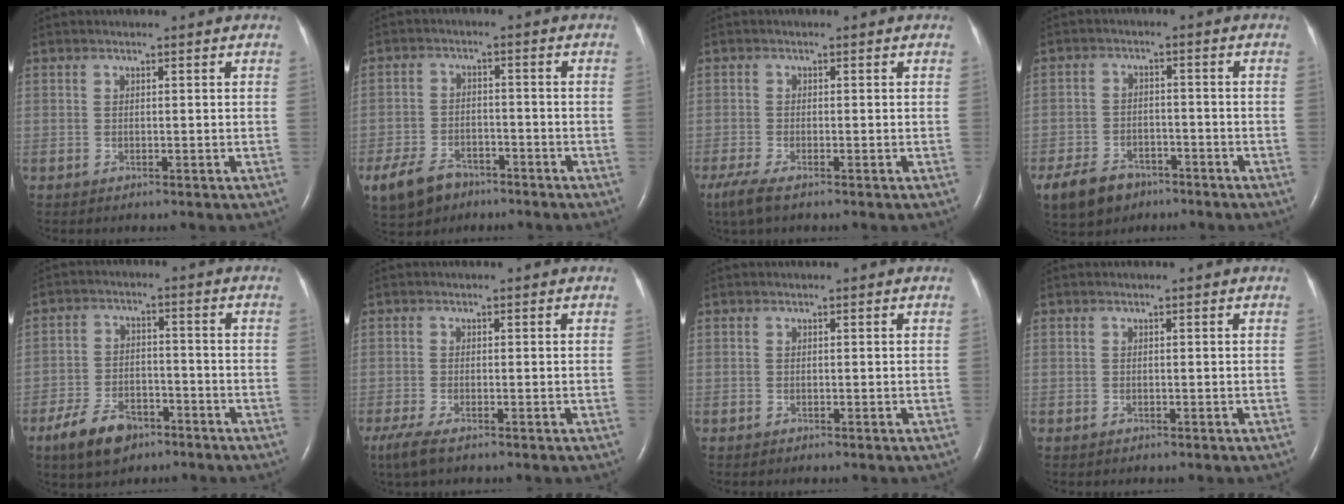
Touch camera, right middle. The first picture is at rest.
{"total": 7.8, "force": [-5.2, 4.7, 3.5], "torque": [-0.082, -0.003, -0.086]}
{"total": 3.9, "force": [-2.7, 0.7, 2.8], "torque": [-0.062, -0.014, -0.049]}
{"total": 8.2, "force": [-5.6, 5.0, 3.3], "torque": [-0.072, -0.001, -0.091]}
{"total": 7.9, "force": [-5.3, 4.0, 4.3], "torque": [-0.092, -0.003, -0.090]}
{"total": 3.9, "force": [-2.6, 0.8, 2.7], "torque": [-0.061, -0.013, -0.047]}
{"total": 0.0}
{"total": 0.0}